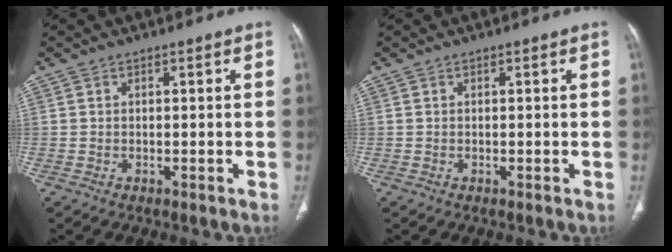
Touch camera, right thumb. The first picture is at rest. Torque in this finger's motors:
{"motor_torque": [0.16, 0.10, 0.34, -0.19, -0.02]}